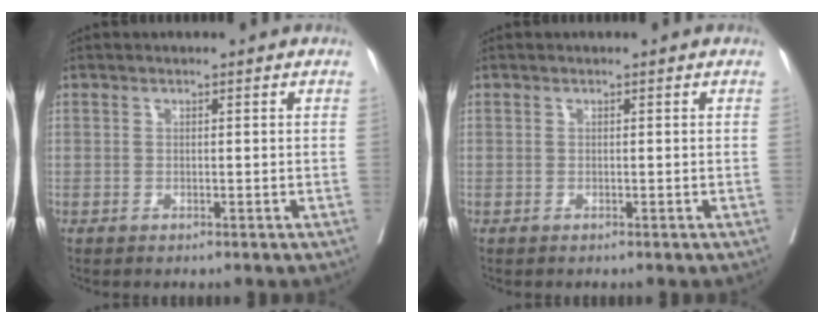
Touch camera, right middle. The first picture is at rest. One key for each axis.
{"total": 0.0}